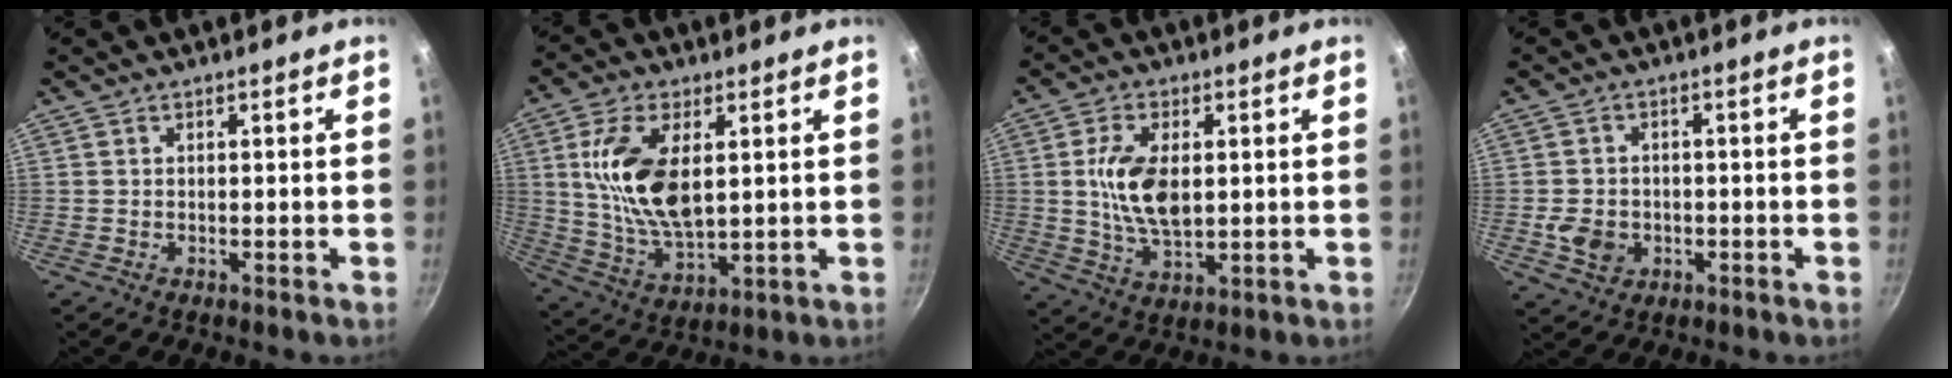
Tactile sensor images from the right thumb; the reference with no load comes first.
{"total": 14.9, "force": [3.2, 7.6, 12.4], "torque": [-0.231, -0.014, 0.068]}
{"total": 10.8, "force": [1.3, 5.7, 9.0], "torque": [-0.164, -0.006, 0.028]}
{"total": 5.9, "force": [-1.3, 4.9, 3.0], "torque": [-0.043, 0.012, -0.019]}